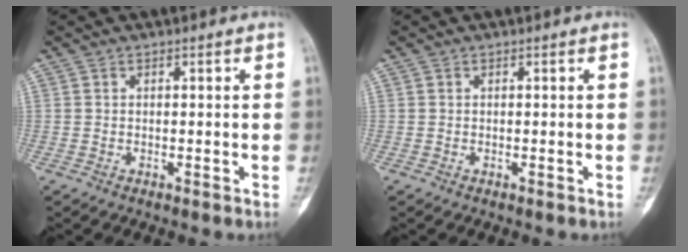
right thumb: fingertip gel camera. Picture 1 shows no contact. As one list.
[{"total": 0.0}]